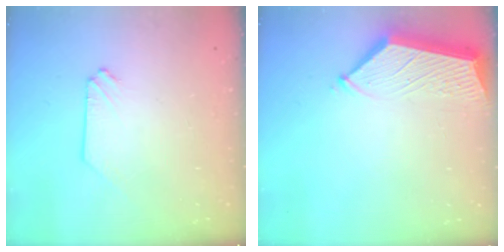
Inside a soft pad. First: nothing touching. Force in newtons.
{"total": 5.8, "press": 5.8, "slide": 0.3}